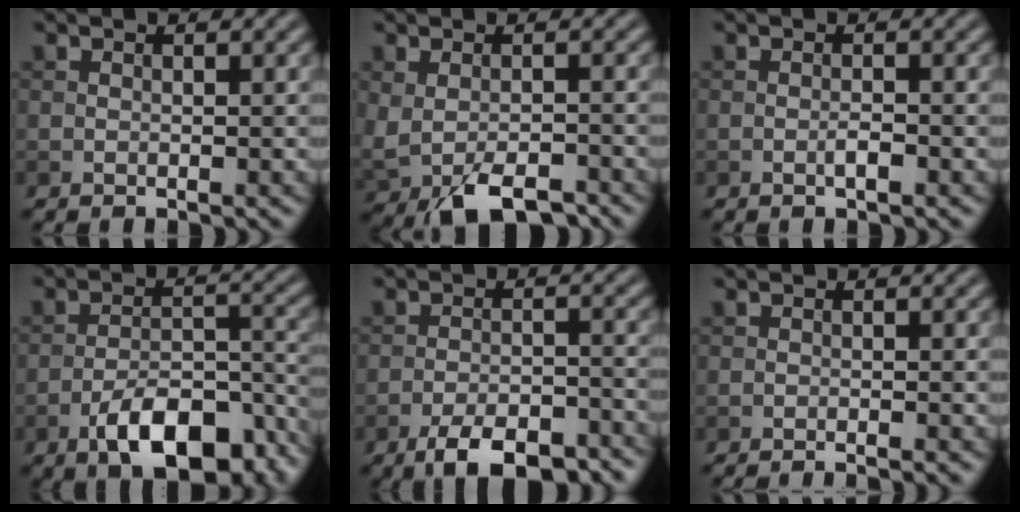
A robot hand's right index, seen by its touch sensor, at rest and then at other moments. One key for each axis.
{"total": 6.1, "fx": -3.4, "fy": 2.7, "fz": 4.2, "tx": -0.077, "ty": -0.026, "tz": -0.049}
{"total": 1.1, "fx": -0.5, "fy": 0.1, "fz": 0.9, "tx": -0.017, "ty": 0.001, "tz": -0.010}
{"total": 9.6, "fx": -5.9, "fy": 3.9, "fz": 6.5, "tx": -0.099, "ty": 0.003, "tz": -0.100}
{"total": 7.3, "fx": -5.3, "fy": 2.4, "fz": 4.5, "tx": -0.068, "ty": -0.002, "tz": -0.089}
{"total": 1.8, "fx": -1.4, "fy": 0.3, "fz": 1.1, "tx": -0.006, "ty": 0.001, "tz": -0.028}